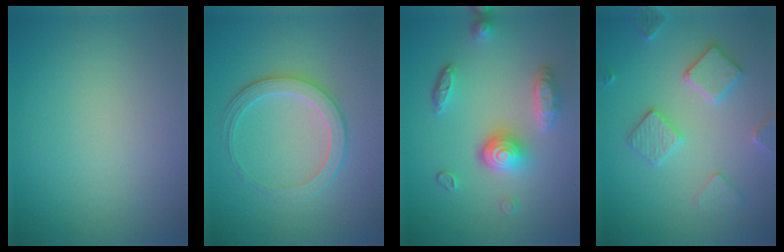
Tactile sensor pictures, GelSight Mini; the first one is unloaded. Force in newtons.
{"total": 2.9, "press": 2.9, "slide": 0.3}
{"total": 5.0, "press": 3.7, "slide": 3.4}
{"total": 3.4, "press": 3.4, "slide": 0.3}